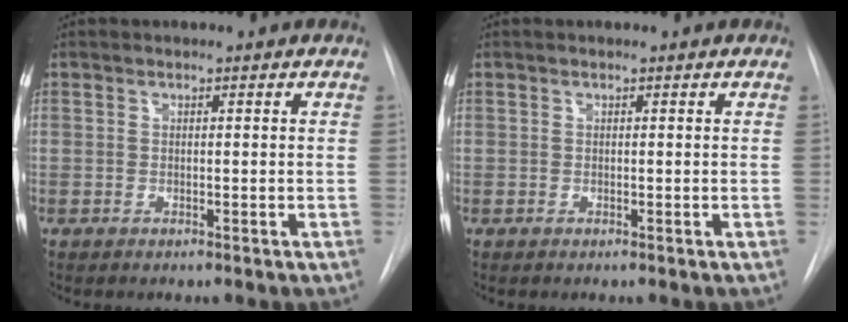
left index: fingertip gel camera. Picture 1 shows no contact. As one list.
[{"total": 0.0}]